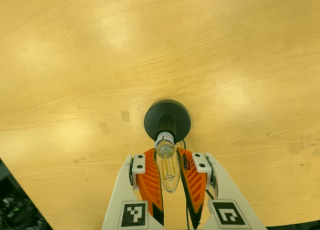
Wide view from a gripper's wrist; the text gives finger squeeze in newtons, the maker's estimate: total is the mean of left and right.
{"total": 24.1, "left": 24.6, "right": 23.5}